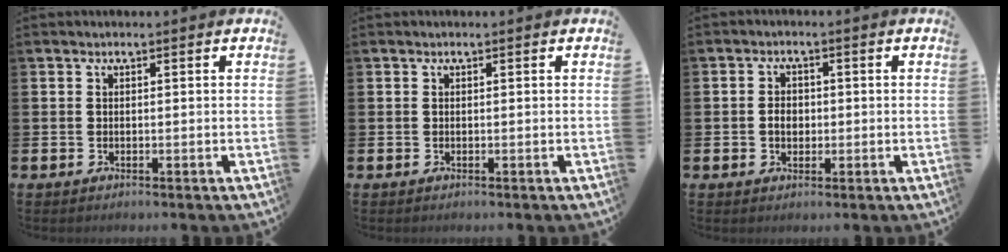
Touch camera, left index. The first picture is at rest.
{"total": 0.0}
{"total": 2.4, "force": [-0.2, 1.9, 1.4], "torque": [-0.012, 0.000, -0.011]}